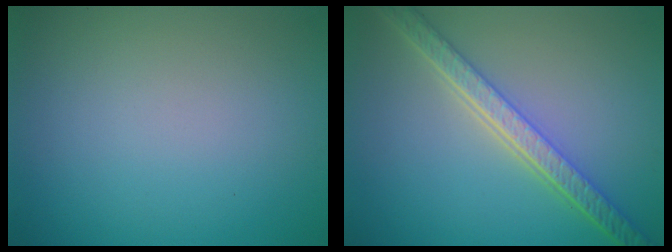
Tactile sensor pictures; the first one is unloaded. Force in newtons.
{"total": 5.7, "press": 4.4, "slide": 3.7}